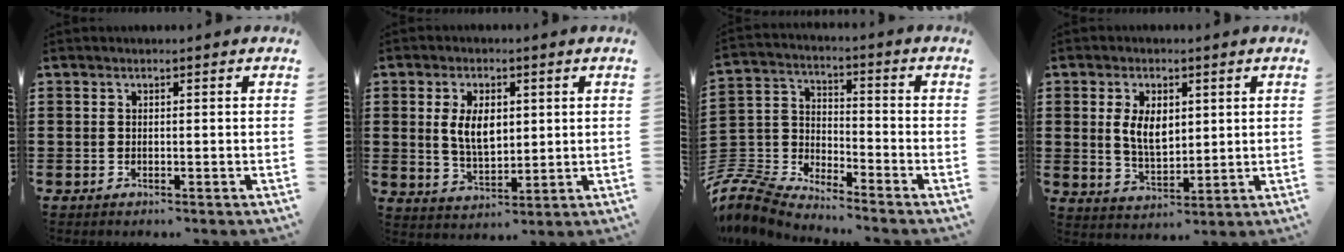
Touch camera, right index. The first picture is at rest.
{"total": 6.3, "force": [1.1, 3.5, 5.1], "torque": [-0.091, 0.006, 0.014]}
{"total": 6.9, "force": [-6.7, 1.3, 1.0], "torque": [-0.064, -0.011, -0.147]}
{"total": 5.9, "force": [1.2, 3.5, 4.6], "torque": [-0.090, 0.009, 0.018]}